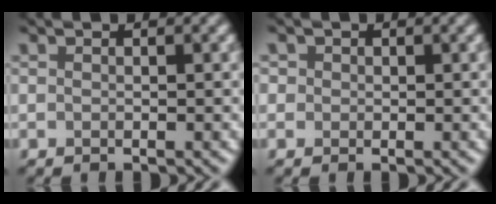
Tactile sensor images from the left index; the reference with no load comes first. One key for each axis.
{"total": 1.1, "fx": 0.0, "fy": 1.1, "fz": 0.1, "tx": 0.001, "ty": -0.005, "tz": -0.004}